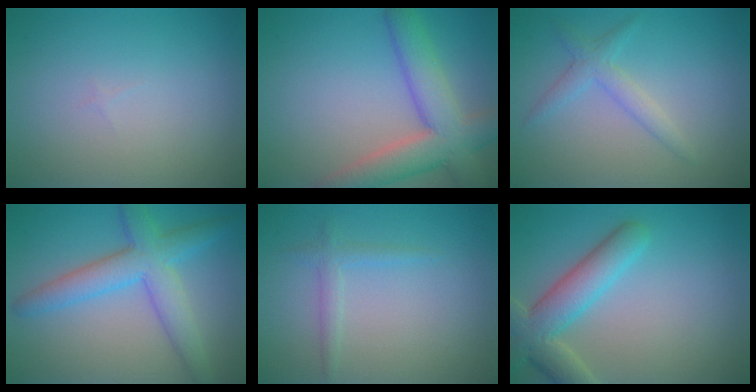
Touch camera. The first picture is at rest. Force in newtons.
{"total": 7.1, "press": 7.1, "slide": 0.3}
{"total": 2.1, "press": 2.1, "slide": 0.1}
{"total": 5.4, "press": 5.4, "slide": 0.1}
{"total": 1.3, "press": 1.3, "slide": 0.0}
{"total": 5.6, "press": 5.6, "slide": 0.4}